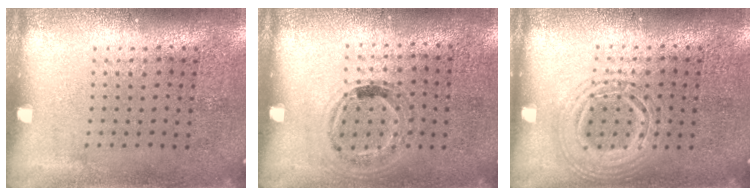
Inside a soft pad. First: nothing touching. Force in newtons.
{"total": 0.9, "press": 0.7, "slide": 0.6}
{"total": 2.5, "press": 2.5, "slide": 0.3}